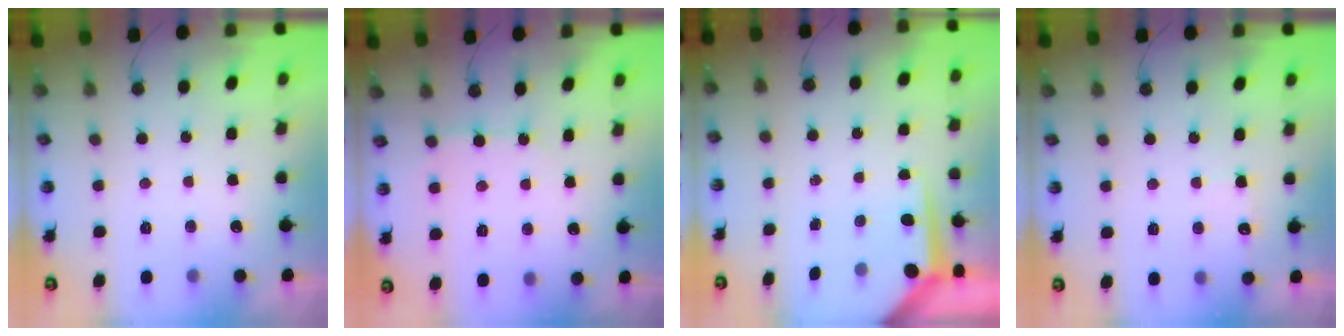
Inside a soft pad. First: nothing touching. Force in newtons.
{"total": 4.1, "press": 4.1, "slide": 0.2}
{"total": 5.7, "press": 5.7, "slide": 0.5}
{"total": 4.4, "press": 4.4, "slide": 0.4}